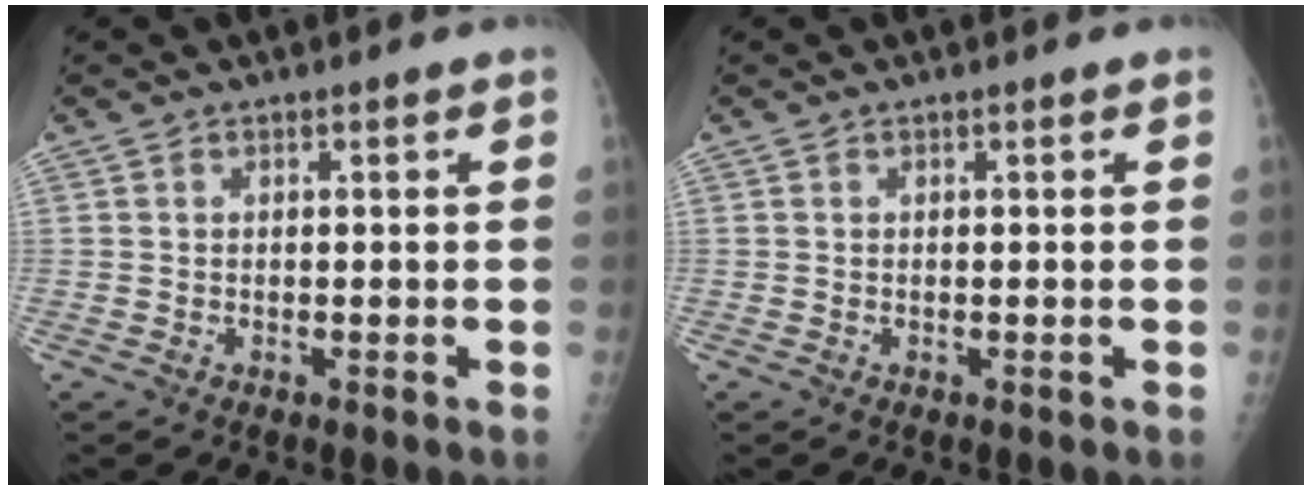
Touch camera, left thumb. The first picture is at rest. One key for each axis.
{"total": 0.0}